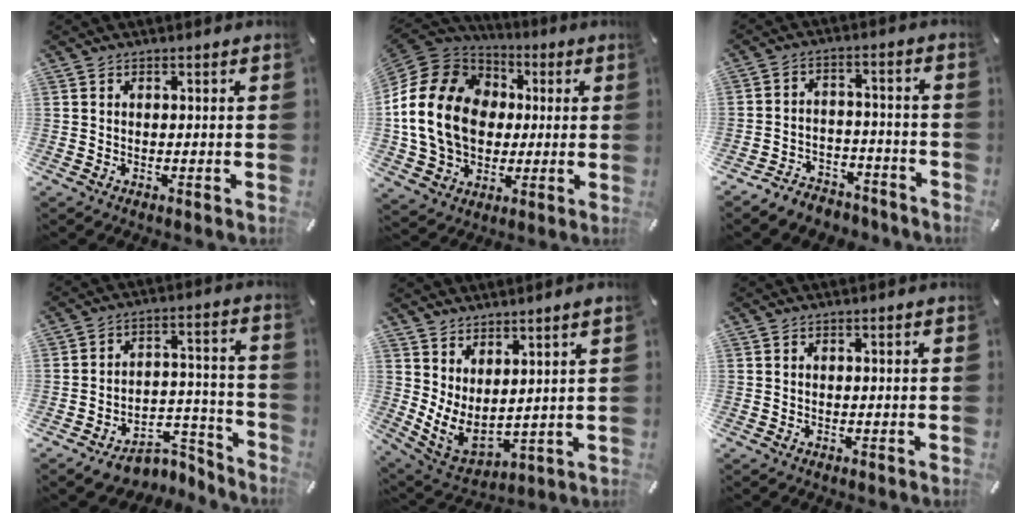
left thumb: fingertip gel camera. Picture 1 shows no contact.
{"total": 20.8, "force": [-0.3, 16.8, 12.3], "torque": [-0.259, 0.018, -0.008]}
{"total": 6.3, "force": [-5.1, 3.5, 1.3], "torque": [-0.014, 0.032, -0.096]}
{"total": 8.5, "force": [-5.1, 6.2, 2.7], "torque": [-0.013, 0.027, -0.083]}
{"total": 5.2, "force": [3.0, 2.5, 3.4], "torque": [-0.079, -0.052, 0.062]}
{"total": 0.0}